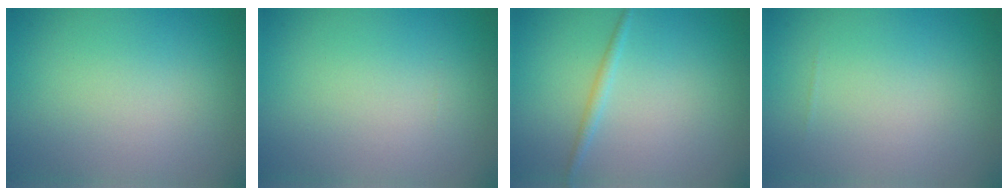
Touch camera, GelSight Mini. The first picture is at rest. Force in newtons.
{"total": 0.0}
{"total": 1.1, "press": 1.1, "slide": 0.0}
{"total": 0.0}